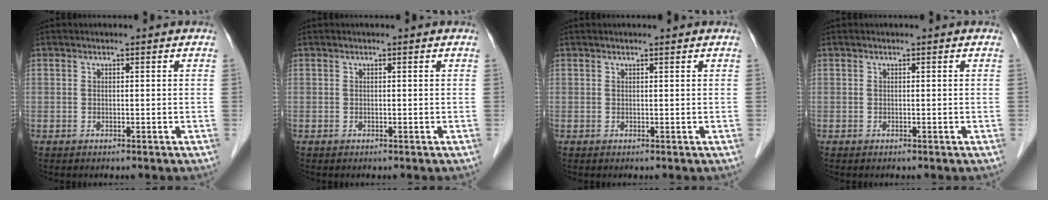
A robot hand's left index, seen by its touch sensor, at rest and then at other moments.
{"total": 0.0}
{"total": 0.8, "force": [0.7, 0.0, 0.4], "torque": [-0.009, 0.005, 0.012]}
{"total": 0.0}